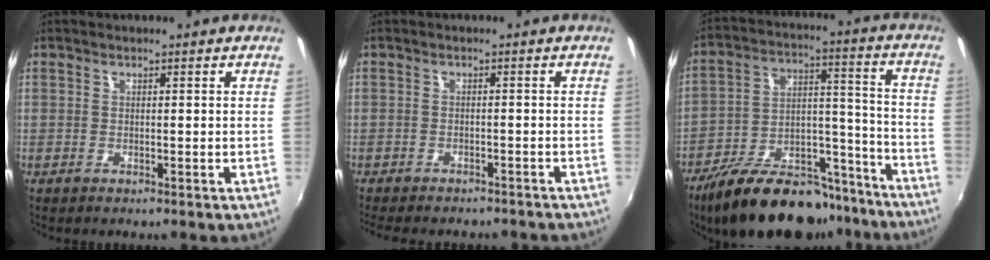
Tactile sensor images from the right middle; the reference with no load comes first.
{"total": 10.2, "force": [-8.8, 2.9, 4.2], "torque": [-0.094, -0.021, -0.120]}
{"total": 22.3, "force": [-17.2, 9.4, 10.6], "torque": [-0.180, 0.033, -0.245]}